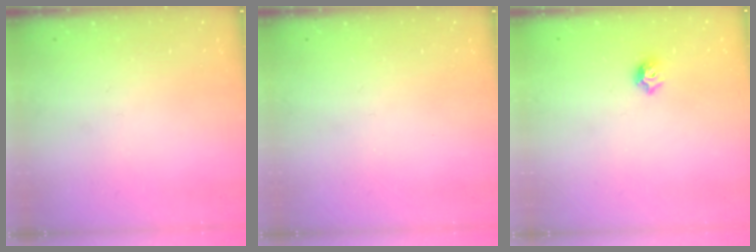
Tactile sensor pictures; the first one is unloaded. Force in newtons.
{"total": 0.0}
{"total": 5.2, "press": 5.1, "slide": 0.9}